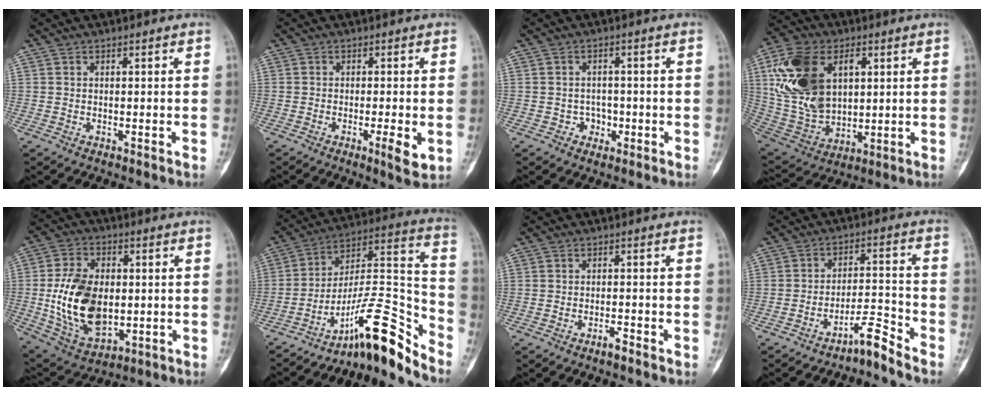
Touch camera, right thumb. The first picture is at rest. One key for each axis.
{"total": 4.3, "fx": -1.1, "fy": 0.7, "fz": 4.1, "tx": -0.064, "ty": -0.008, "tz": -0.017}
{"total": 2.8, "fx": -1.0, "fy": 2.4, "fz": 0.8, "tx": 0.007, "ty": 0.011, "tz": -0.017}
{"total": 20.2, "fx": 5.2, "fy": 13.2, "fz": 14.4, "tx": -0.271, "ty": -0.007, "tz": 0.108}
{"total": 18.1, "fx": -0.6, "fy": 11.7, "fz": 13.7, "tx": -0.232, "ty": -0.003, "tz": 0.007}
{"total": 17.4, "fx": -12.9, "fy": 3.8, "fz": 11.1, "tx": -0.148, "ty": 0.139, "tz": -0.213}
{"total": 1.6, "fx": -1.3, "fy": 0.2, "fz": 1.0, "tx": -0.016, "ty": 0.006, "tz": -0.023}
{"total": 5.6, "fx": -5.0, "fy": 0.3, "fz": 2.5, "tx": -0.038, "ty": 0.066, "tz": -0.088}